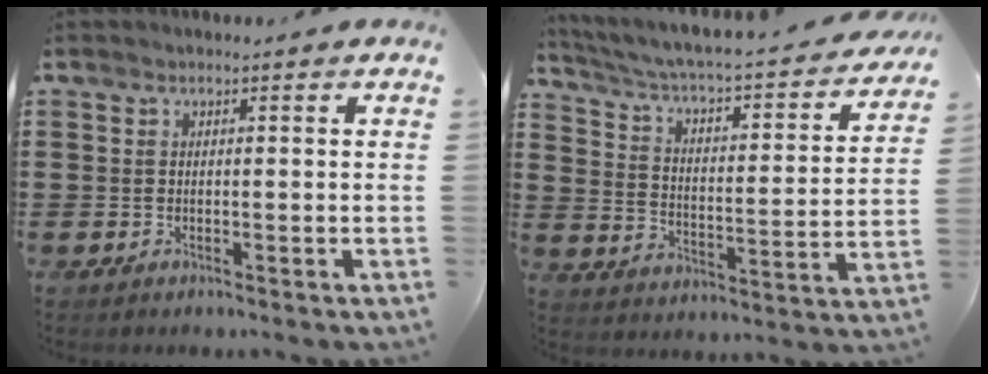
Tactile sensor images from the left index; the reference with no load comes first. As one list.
[{"total": 3.4, "force": [2.6, 0.5, 2.1], "torque": [-0.058, -0.034, 0.031]}]